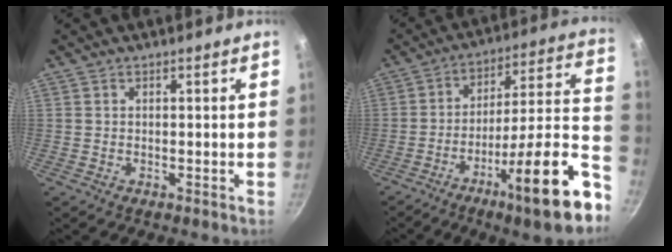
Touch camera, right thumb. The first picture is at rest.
{"total": 21.1, "force": [-9.2, 3.3, 18.7], "torque": [-0.237, 0.047, -0.146]}